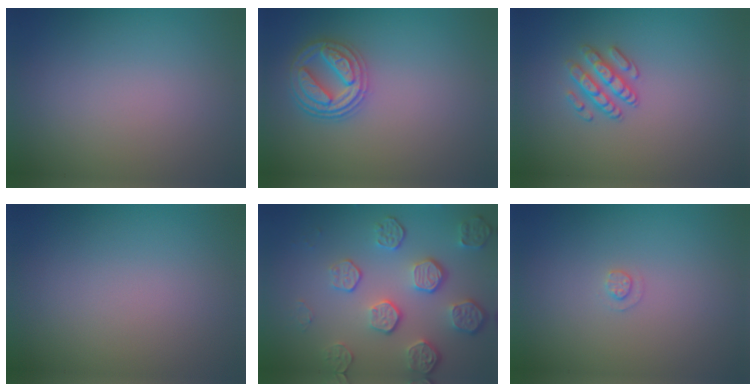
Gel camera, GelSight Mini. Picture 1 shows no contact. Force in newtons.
{"total": 3.9, "press": 3.7, "slide": 1.3}
{"total": 2.5, "press": 2.3, "slide": 0.9}
{"total": 0.0}
{"total": 5.7, "press": 4.2, "slide": 3.8}
{"total": 0.9, "press": 0.9, "slide": 0.2}